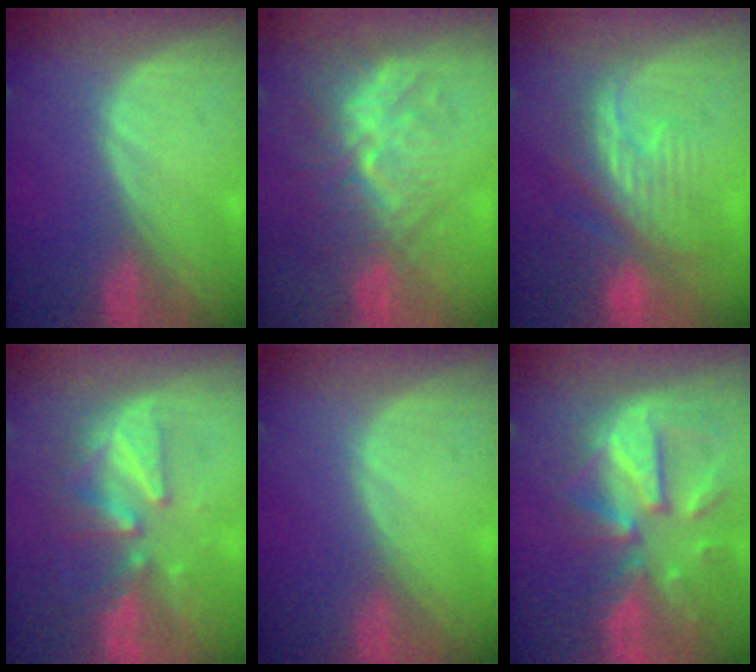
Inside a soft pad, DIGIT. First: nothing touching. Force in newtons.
{"total": 10.0, "press": 8.6, "slide": 4.9}
{"total": 9.7, "press": 8.9, "slide": 3.8}
{"total": 8.4, "press": 8.0, "slide": 2.4}
{"total": 0.0}
{"total": 12.1, "press": 10.6, "slide": 5.9}